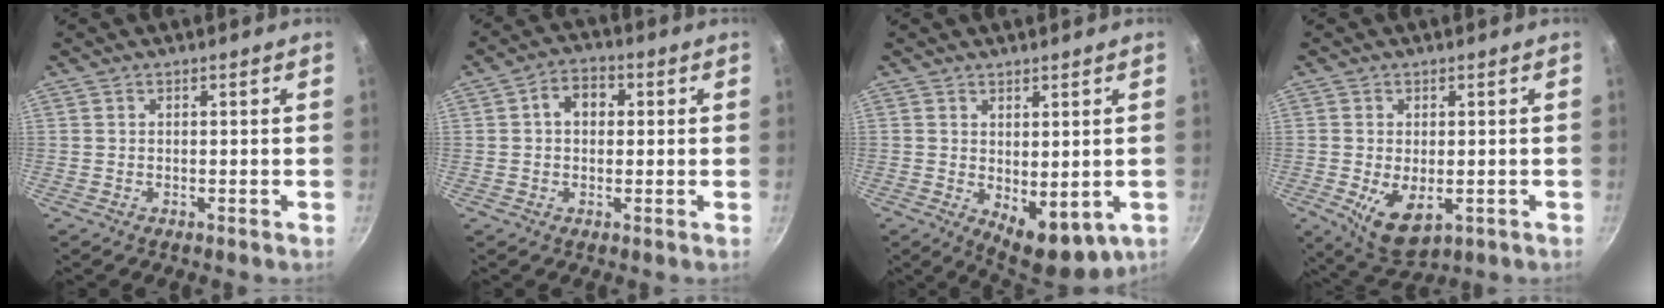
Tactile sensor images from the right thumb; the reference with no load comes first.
{"total": 5.8, "force": [1.0, 4.3, 3.7], "torque": [-0.033, 0.013, 0.006]}
{"total": 8.7, "force": [-0.2, 4.6, 7.4], "torque": [-0.082, -0.017, 0.013]}
{"total": 8.1, "force": [-1.9, 4.5, 6.5], "torque": [-0.103, -0.016, -0.018]}